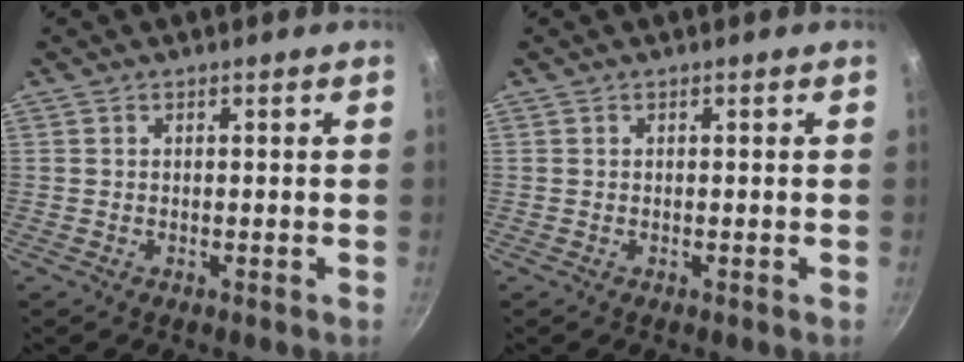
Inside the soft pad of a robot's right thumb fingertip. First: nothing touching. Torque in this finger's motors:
{"motor_torque": [0.11, -0.11, 0.05, -0.47, 0.04]}